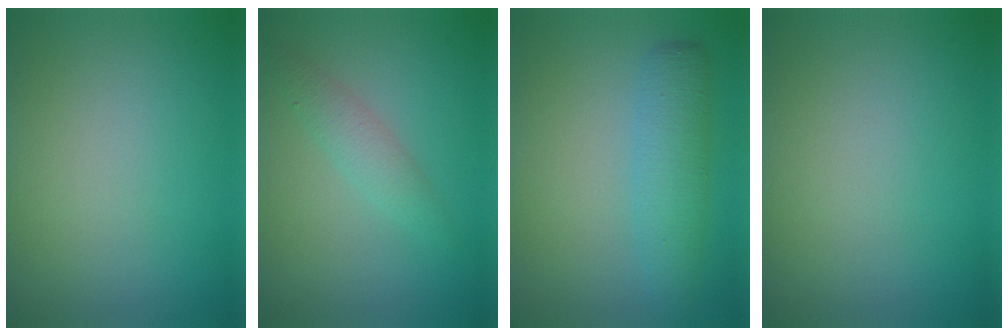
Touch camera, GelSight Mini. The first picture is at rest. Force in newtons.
{"total": 1.9, "press": 1.9, "slide": 0.0}
{"total": 3.7, "press": 3.7, "slide": 0.1}
{"total": 0.0}